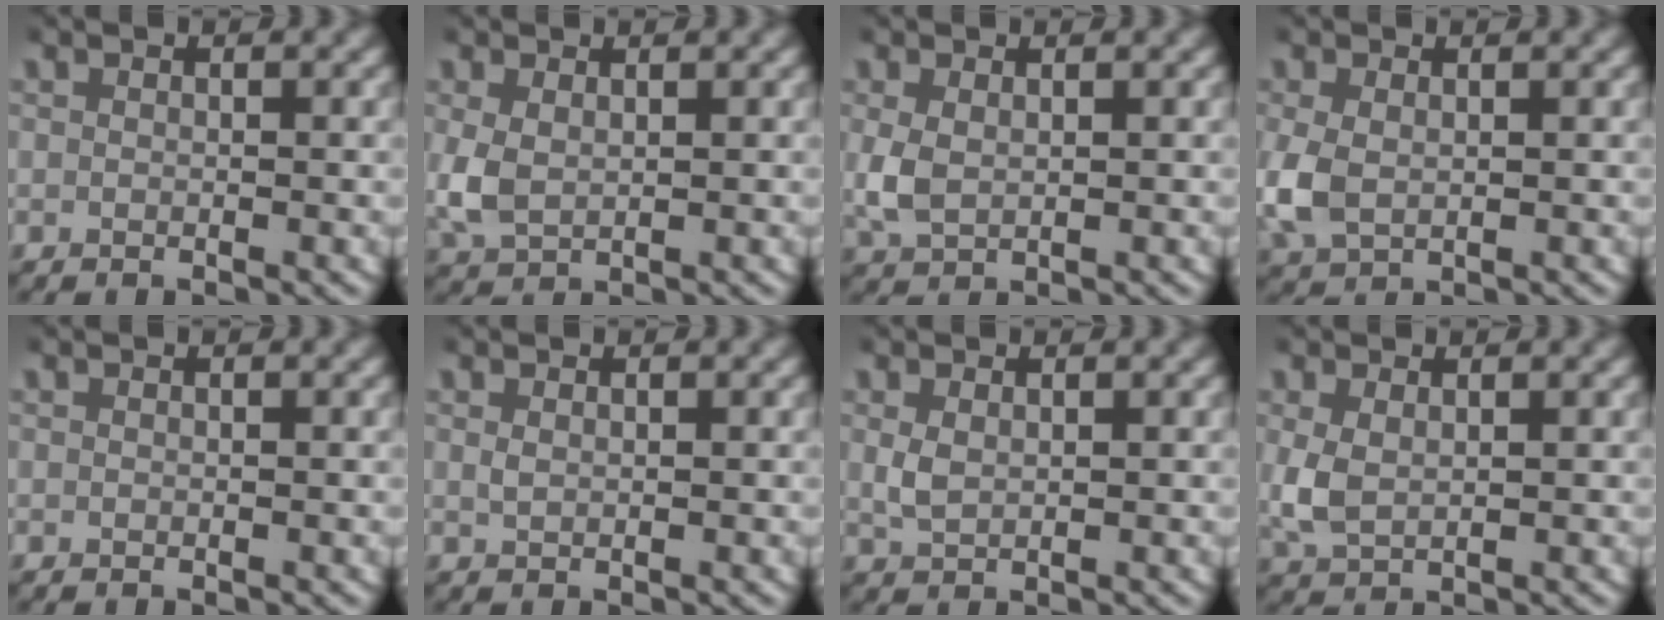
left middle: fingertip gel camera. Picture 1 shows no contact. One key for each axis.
{"total": 2.8, "fx": 0.5, "fy": 2.0, "fz": 1.9, "tx": -0.060, "ty": -0.009, "tz": 0.017}
{"total": 2.3, "fx": 0.4, "fy": 1.6, "fz": 1.6, "tx": -0.049, "ty": -0.007, "tz": 0.014}
{"total": 3.2, "fx": 0.1, "fy": 2.3, "fz": 2.2, "tx": -0.070, "ty": -0.008, "tz": 0.010}
{"total": 0.0}
{"total": 0.5, "fx": 0.3, "fy": 0.2, "fz": 0.4, "tx": -0.012, "ty": -0.005, "tz": 0.011}
{"total": 1.4, "fx": 0.5, "fy": 0.8, "fz": 1.0, "tx": -0.026, "ty": -0.005, "tz": 0.017}
{"total": 2.6, "fx": 0.5, "fy": 1.8, "fz": 1.8, "tx": -0.056, "ty": -0.007, "tz": 0.017}